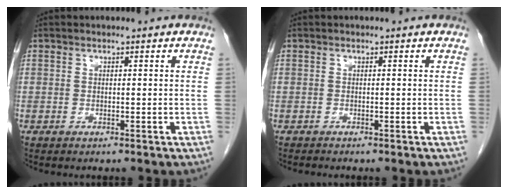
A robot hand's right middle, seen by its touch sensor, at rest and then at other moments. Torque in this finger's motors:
{"motor_torque": [-0.33, 0.11, -0.04, -0.01]}